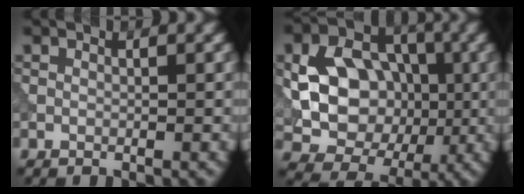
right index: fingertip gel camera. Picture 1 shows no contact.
{"total": 9.4, "force": [-0.4, 7.1, 6.1], "torque": [-0.110, -0.004, -0.004]}